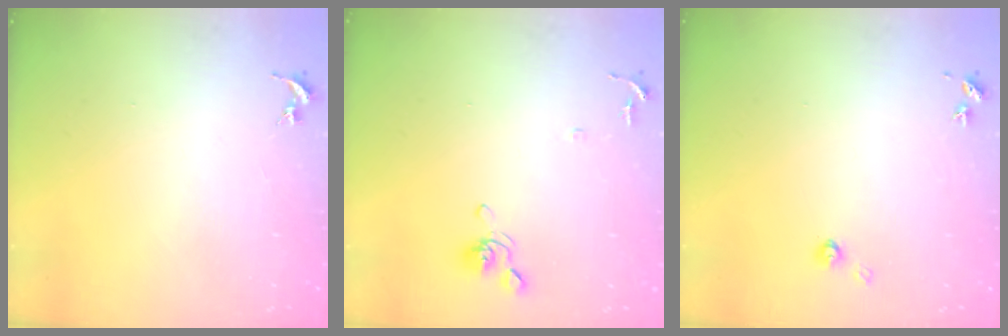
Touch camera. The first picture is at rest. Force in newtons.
{"total": 8.1, "press": 8.0, "slide": 1.5}
{"total": 3.9, "press": 3.9, "slide": 0.4}